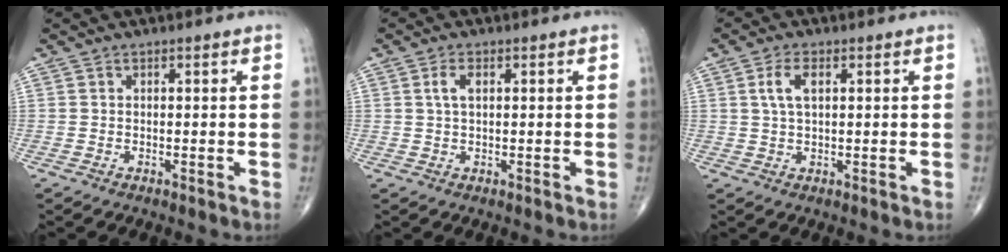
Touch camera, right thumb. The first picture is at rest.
{"total": 2.7, "force": [0.8, 1.3, 2.3], "torque": [-0.045, 0.005, 0.016]}
{"total": 4.2, "force": [1.3, 2.0, 3.5], "torque": [-0.073, 0.005, 0.025]}